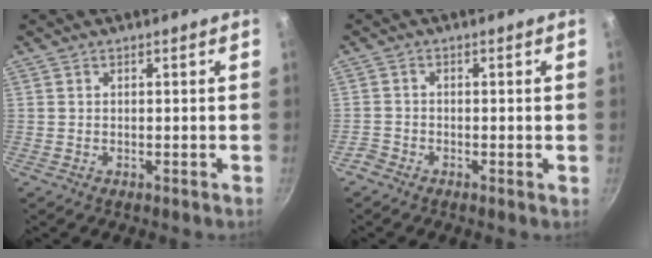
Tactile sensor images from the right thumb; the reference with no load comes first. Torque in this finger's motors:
{"motor_torque": [0.60, -0.26, -0.26, -0.08, -0.01]}